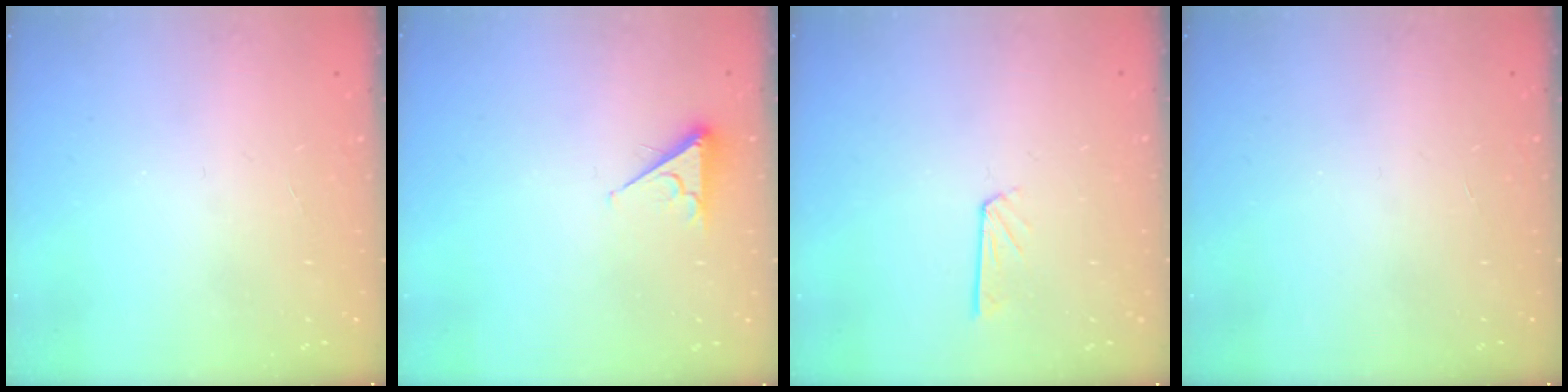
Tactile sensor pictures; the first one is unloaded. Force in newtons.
{"total": 3.7, "press": 3.6, "slide": 0.6}
{"total": 4.5, "press": 4.5, "slide": 0.4}
{"total": 0.0}